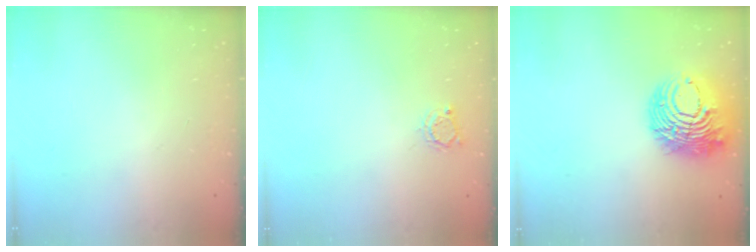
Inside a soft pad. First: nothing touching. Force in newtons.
{"total": 2.9, "press": 2.8, "slide": 0.4}
{"total": 14.6, "press": 14.4, "slide": 1.8}